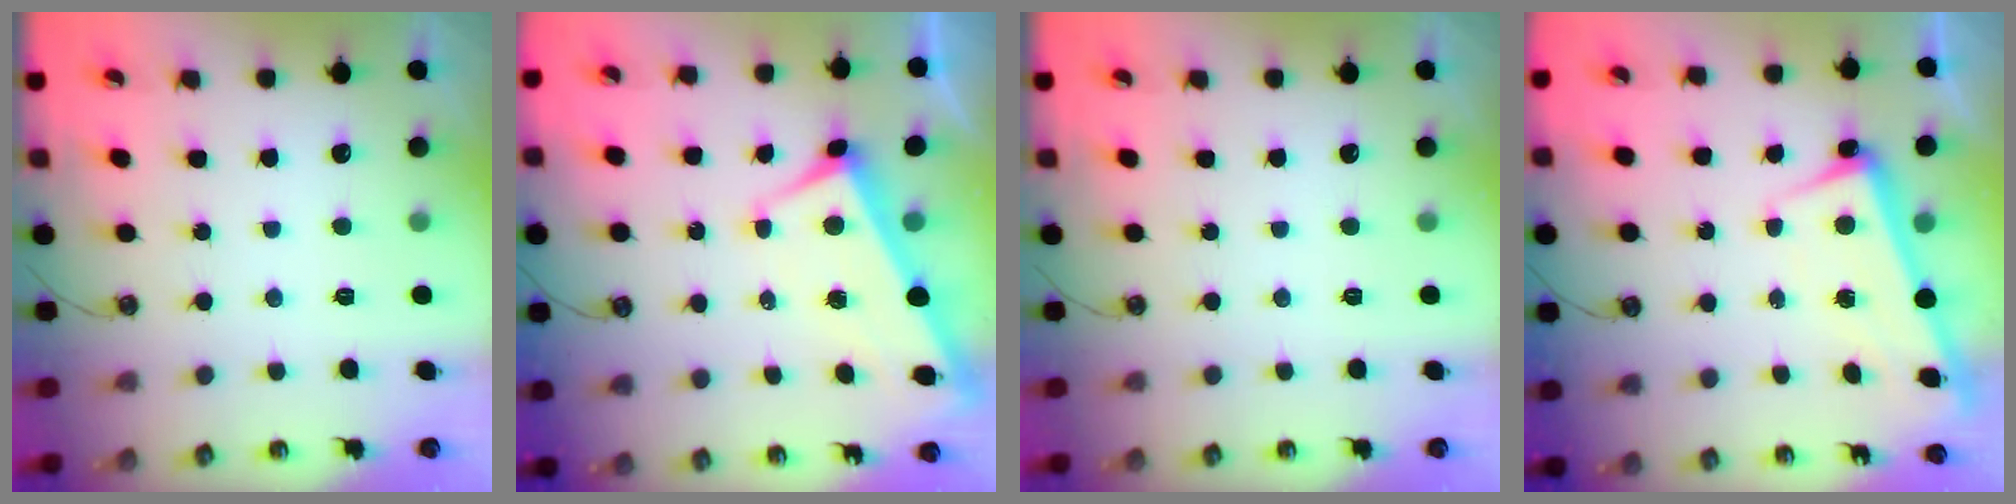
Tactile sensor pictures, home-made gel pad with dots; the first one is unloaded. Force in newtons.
{"total": 2.8, "press": 2.6, "slide": 0.9}
{"total": 0.0}
{"total": 2.4, "press": 2.2, "slide": 0.9}